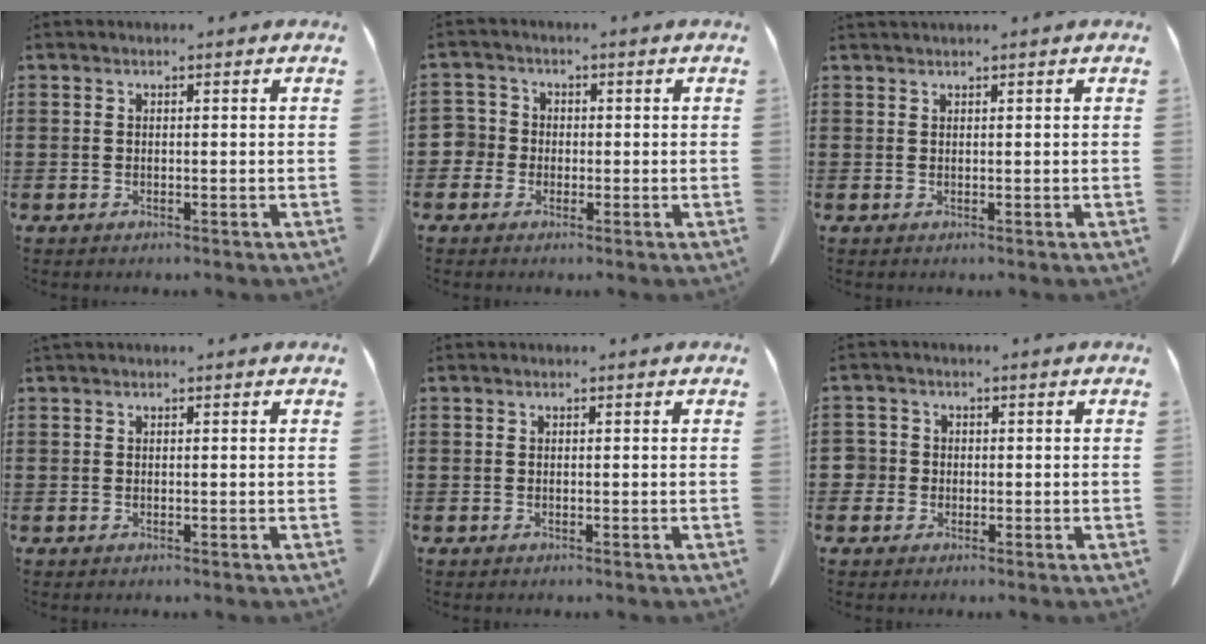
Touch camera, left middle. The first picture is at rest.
{"total": 3.1, "force": [-0.7, 2.9, 0.7], "torque": [-0.041, 0.002, -0.023]}
{"total": 0.6, "force": [0.6, -0.1, 0.1], "torque": [-0.003, -0.002, 0.012]}
{"total": 0.0}
{"total": 0.0}
{"total": 2.1, "force": [-0.2, 2.1, 0.4], "torque": [-0.024, 0.003, -0.009]}